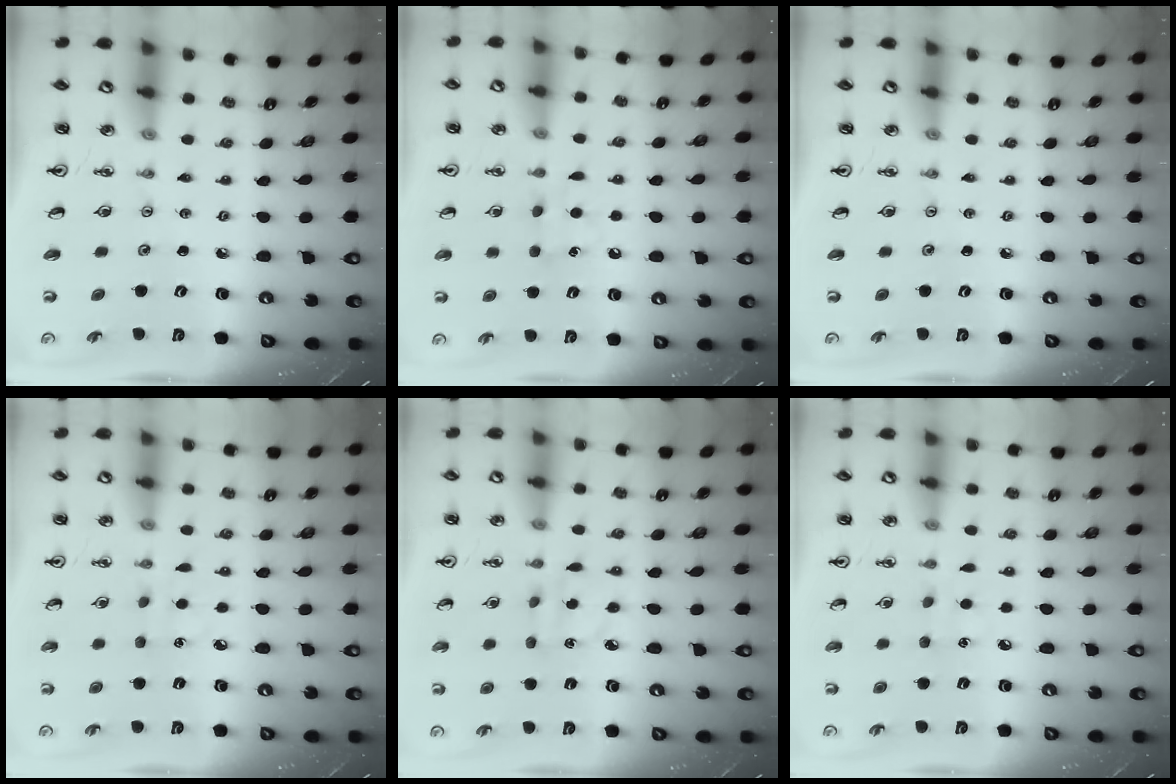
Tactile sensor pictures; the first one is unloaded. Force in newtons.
{"total": 7.2, "press": 7.2, "slide": 0.9}
{"total": 0.0}
{"total": 4.5, "press": 4.4, "slide": 0.6}
{"total": 3.9, "press": 3.9, "slide": 0.4}
{"total": 6.9, "press": 6.9, "slide": 0.8}